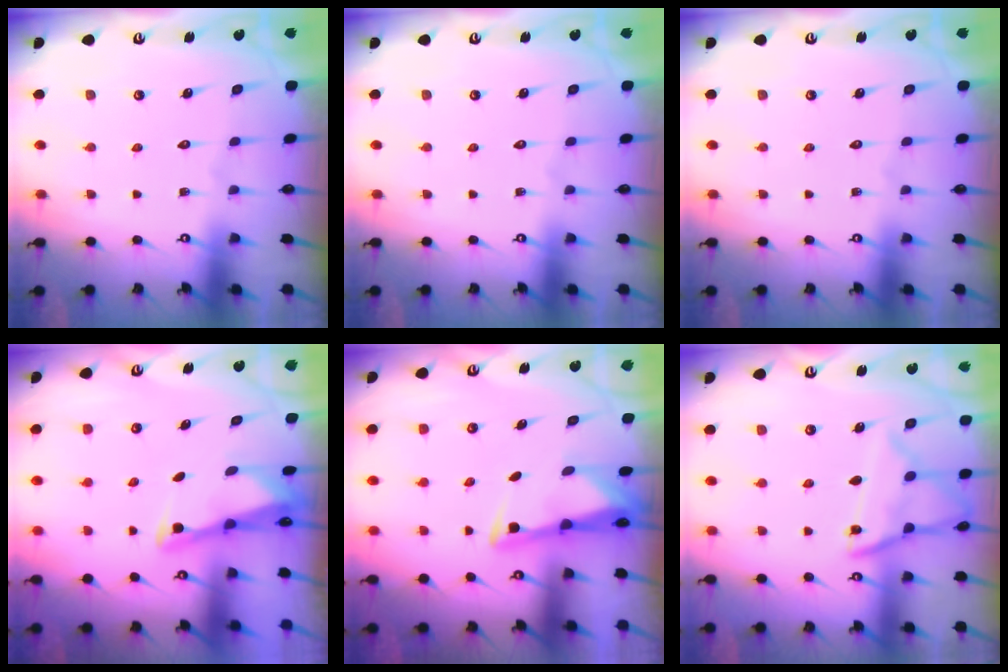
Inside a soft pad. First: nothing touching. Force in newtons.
{"total": 0.0}
{"total": 0.0}
{"total": 2.8, "press": 2.8, "slide": 0.1}
{"total": 2.9, "press": 2.9, "slide": 0.4}
{"total": 12.6, "press": 12.6, "slide": 1.1}